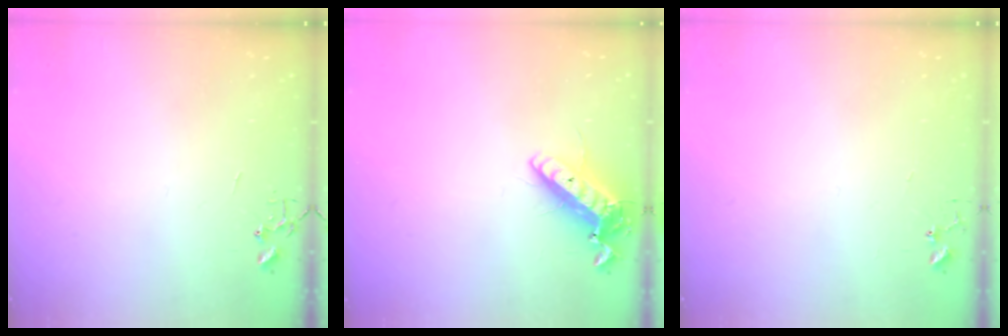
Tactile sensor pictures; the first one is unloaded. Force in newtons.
{"total": 14.3, "press": 14.0, "slide": 2.8}
{"total": 3.5, "press": 3.4, "slide": 0.4}